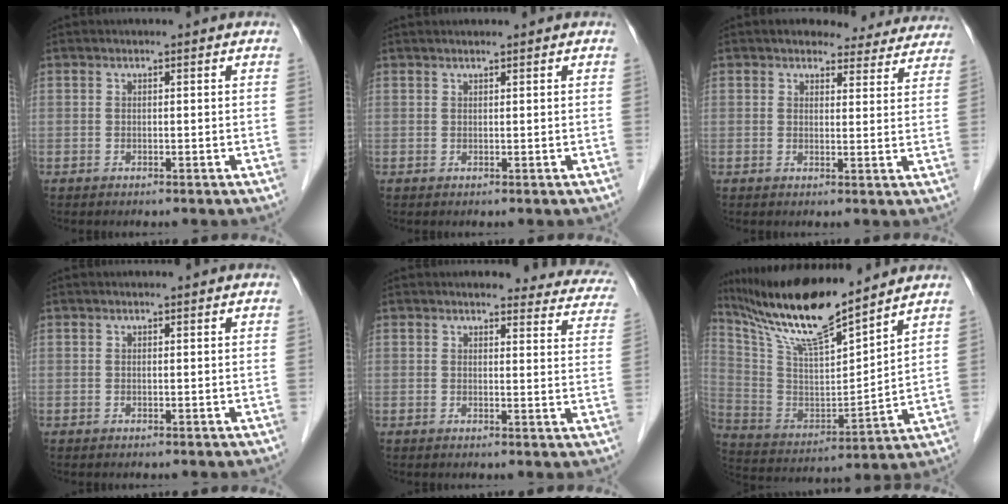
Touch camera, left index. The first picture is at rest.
{"total": 1.2, "force": [1.1, -0.1, 0.5], "torque": [-0.008, 0.015, 0.023]}
{"total": 10.7, "force": [9.8, 3.8, 2.0], "torque": [0.009, -0.004, 0.094]}
{"total": 0.0}
{"total": 15.7, "force": [14.8, 3.7, 3.8], "torque": [-0.005, -0.035, 0.134]}
{"total": 16.0, "force": [13.7, 1.1, 8.3], "torque": [-0.165, -0.006, 0.261]}